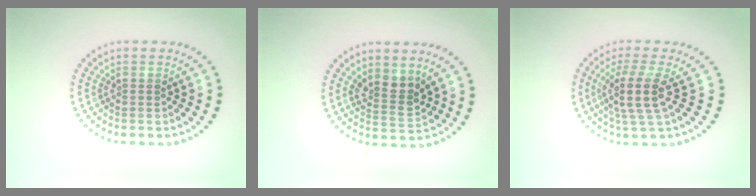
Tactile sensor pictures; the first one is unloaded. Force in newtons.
{"total": 2.7, "press": 2.3, "slide": 1.4}
{"total": 4.0, "press": 3.1, "slide": 2.5}